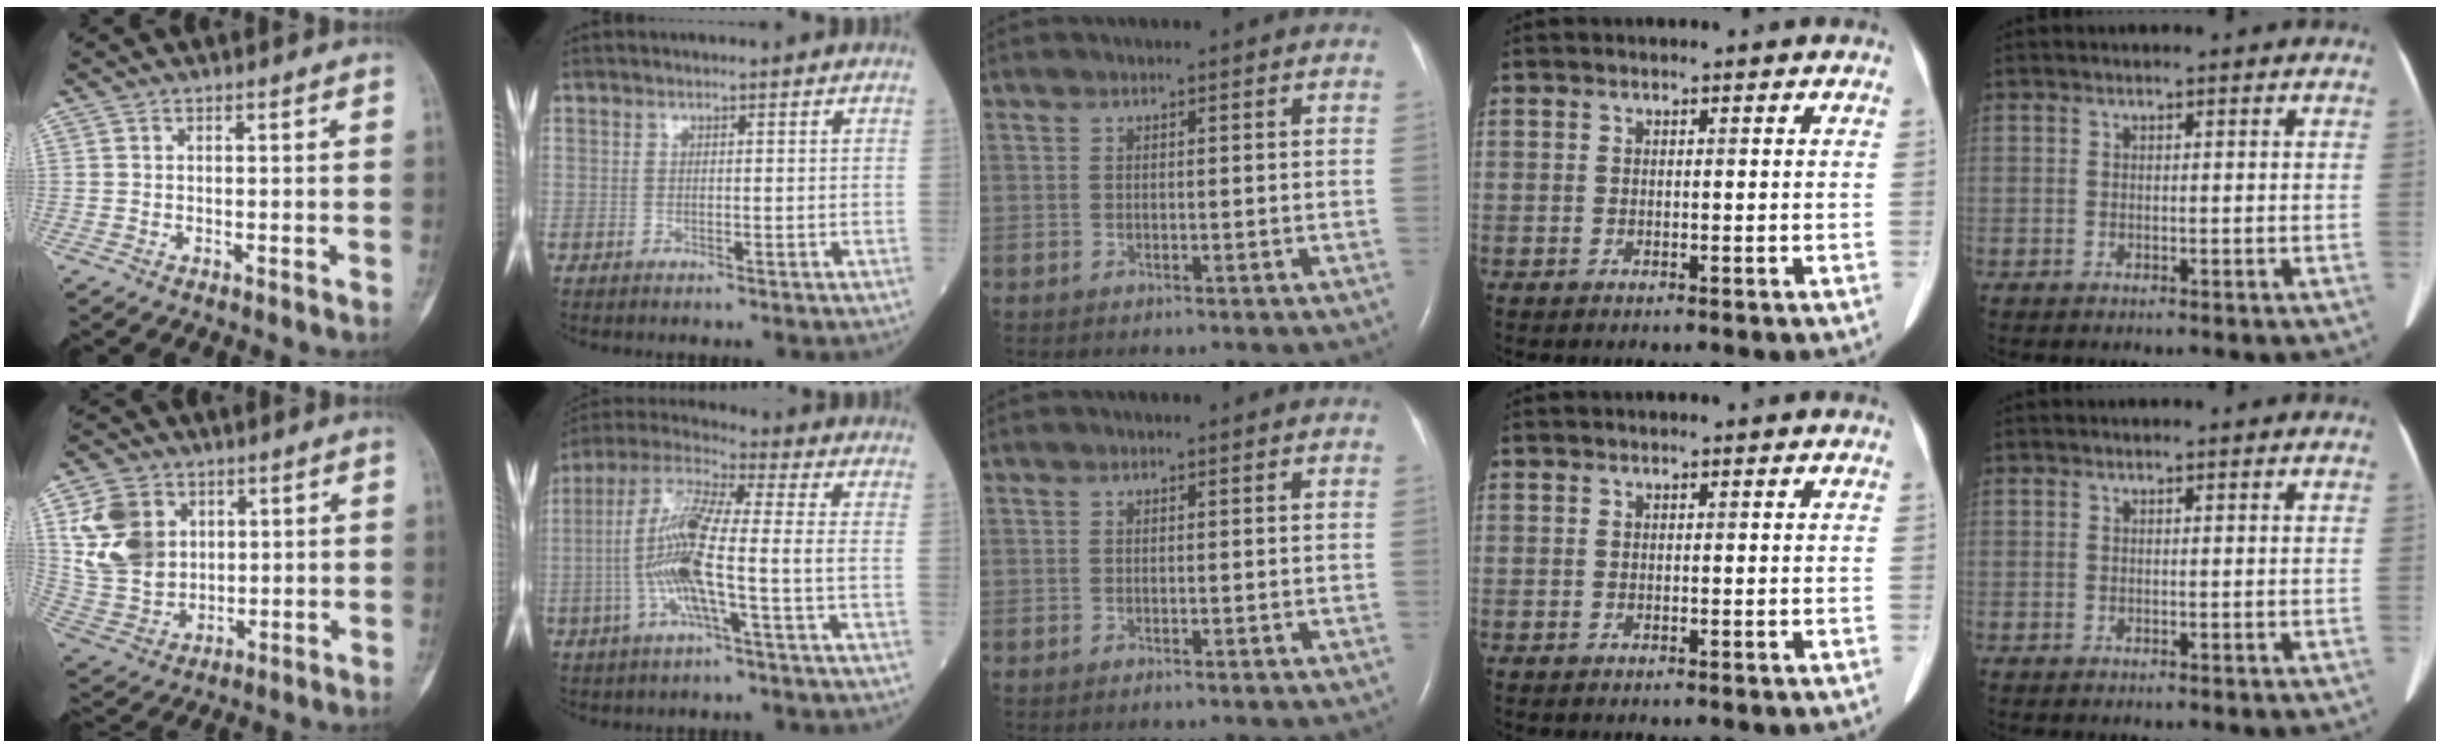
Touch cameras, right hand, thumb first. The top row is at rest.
{"thumb": {"total": 13.4, "force": [4.0, 10.4, 7.3], "torque": [-0.117, -0.011, 0.089]}, "index": {"total": 12.3, "force": [-2.2, 0.7, 12.1], "torque": [-0.250, 0.009, -0.051]}}